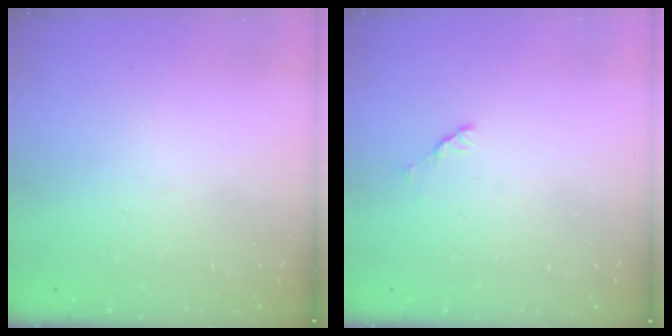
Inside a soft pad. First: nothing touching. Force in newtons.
{"total": 2.8, "press": 2.7, "slide": 0.4}